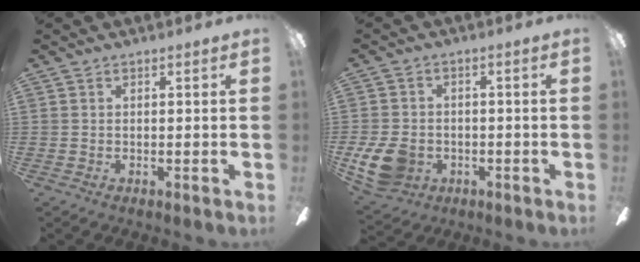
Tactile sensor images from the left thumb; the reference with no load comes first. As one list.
[{"total": 9.8, "force": [-3.1, 7.6, 5.4], "torque": [-0.114, 0.016, -0.057]}]